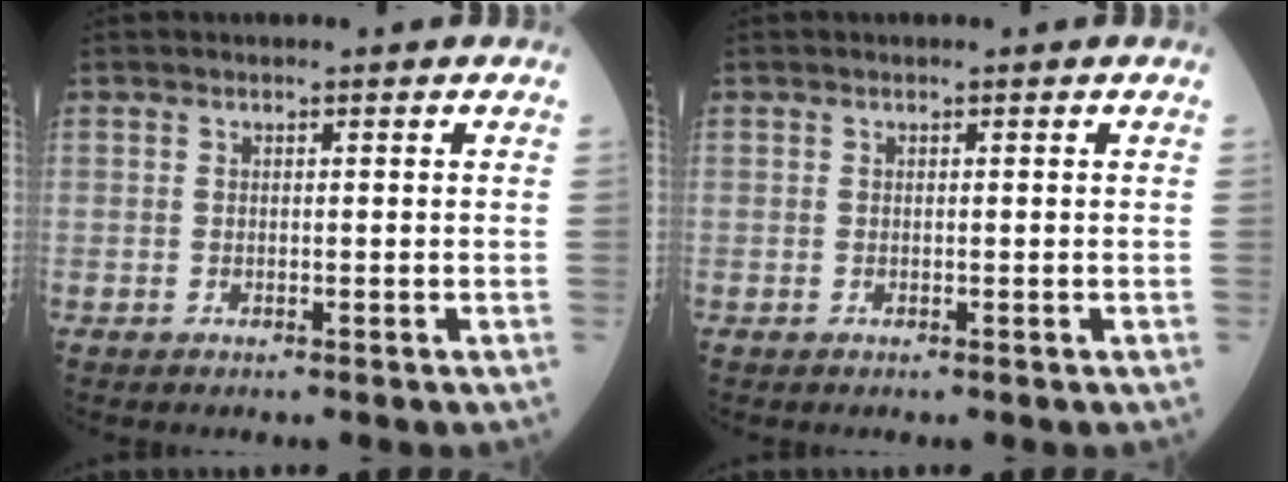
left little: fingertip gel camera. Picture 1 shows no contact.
{"total": 0.0}